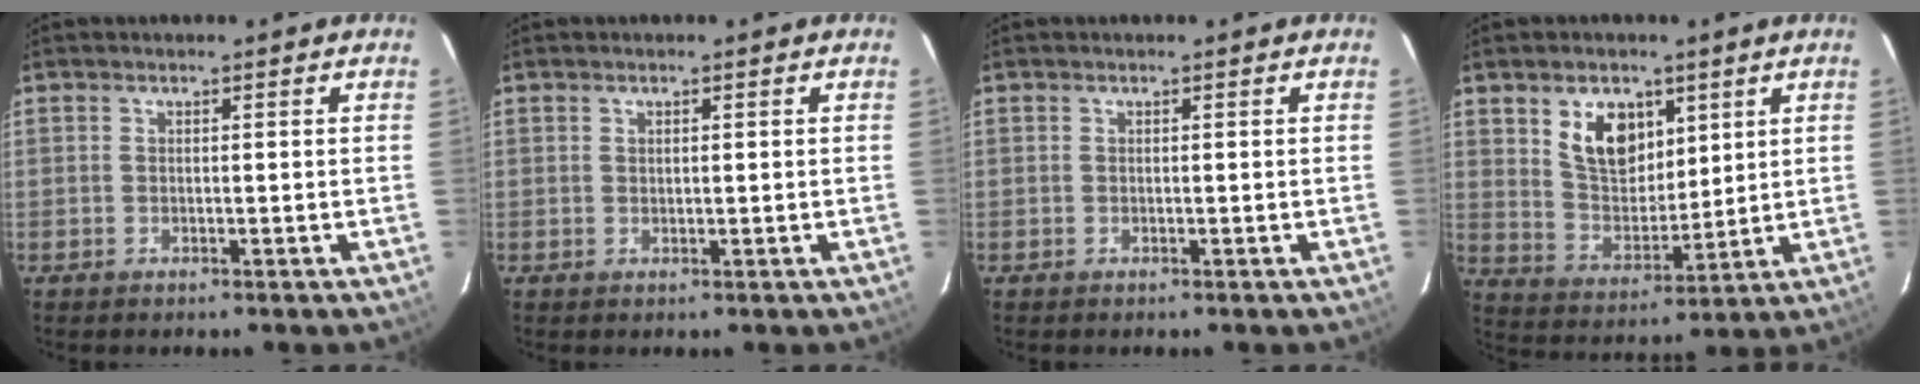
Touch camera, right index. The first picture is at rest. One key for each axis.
{"total": 0.7, "fx": 0.3, "fy": 0.3, "fz": 0.5, "tx": -0.008, "ty": 0.003, "tz": 0.007}
{"total": 0.0}
{"total": 10.5, "fx": 5.1, "fy": 6.7, "fz": 6.2, "tx": -0.111, "ty": 0.009, "tz": 0.105}